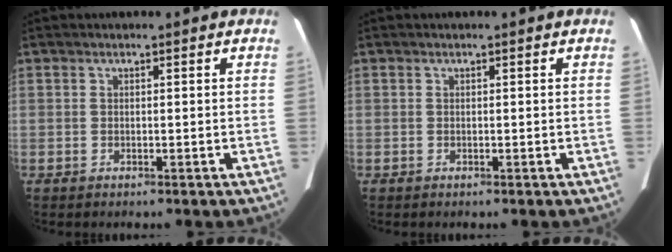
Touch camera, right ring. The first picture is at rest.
{"total": 0.0}